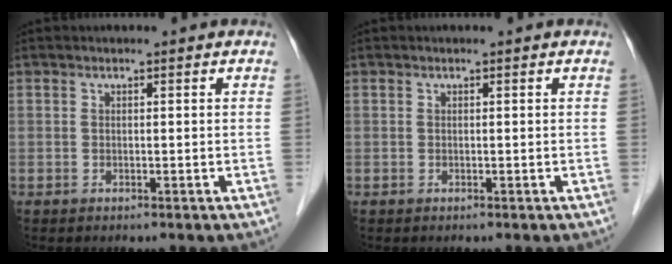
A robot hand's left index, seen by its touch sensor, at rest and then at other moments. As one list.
[{"total": 0.0}]